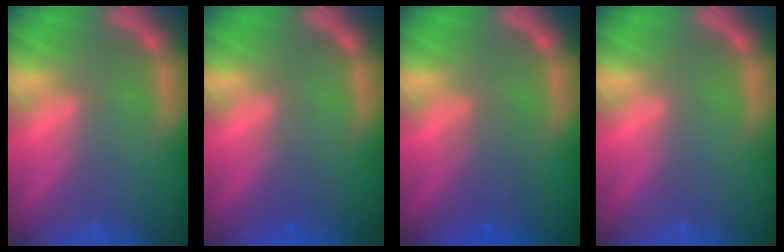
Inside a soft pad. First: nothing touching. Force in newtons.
{"total": 1.0}
{"total": 2.5}
{"total": 0.0}